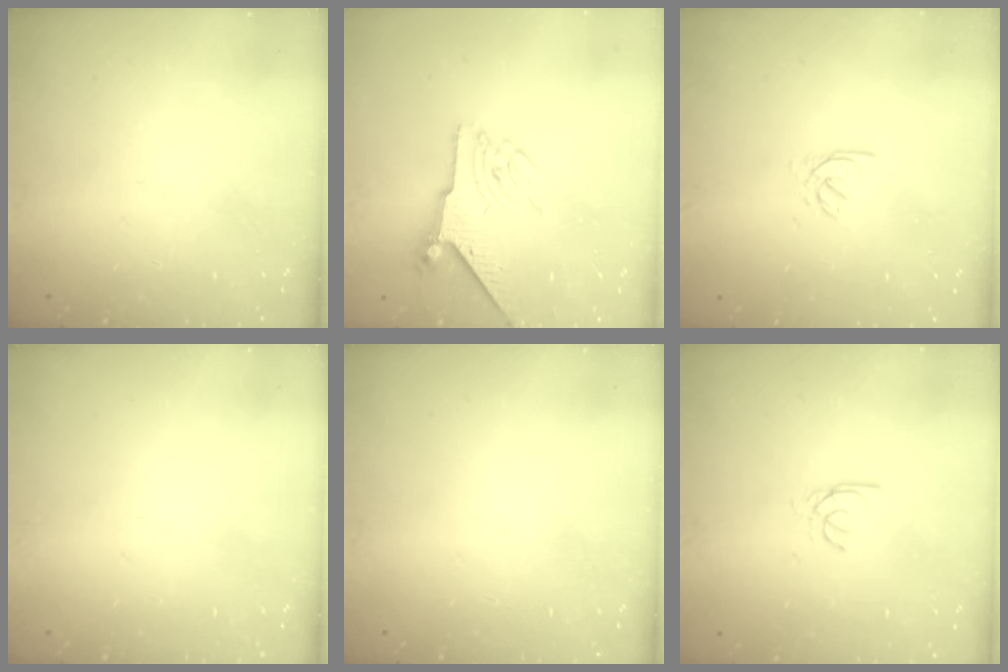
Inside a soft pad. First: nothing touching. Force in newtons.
{"total": 5.9, "press": 5.8, "slide": 1.0}
{"total": 2.2, "press": 2.2, "slide": 0.4}
{"total": 0.0}
{"total": 0.0}
{"total": 2.6, "press": 2.6, "slide": 0.3}